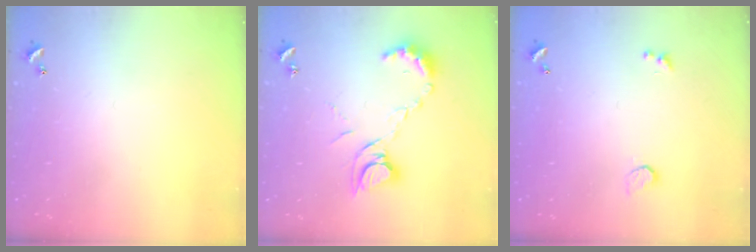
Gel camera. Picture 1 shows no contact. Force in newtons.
{"total": 9.8, "press": 9.8, "slide": 1.0}
{"total": 1.0, "press": 0.7, "slide": 0.7}